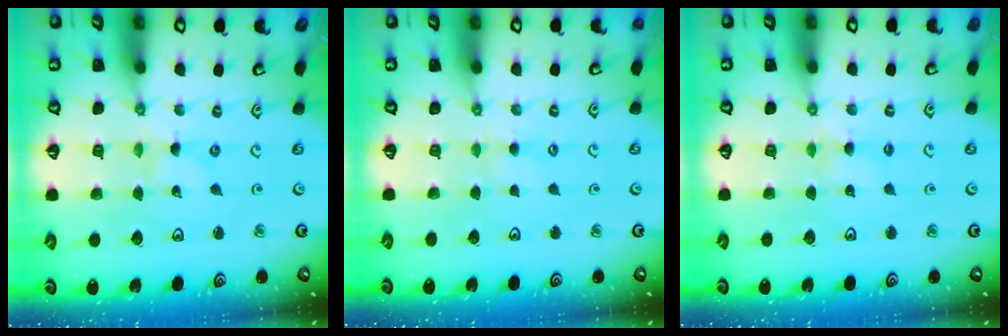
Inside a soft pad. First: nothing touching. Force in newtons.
{"total": 1.4, "press": 1.3, "slide": 0.3}
{"total": 2.2, "press": 2.1, "slide": 0.4}